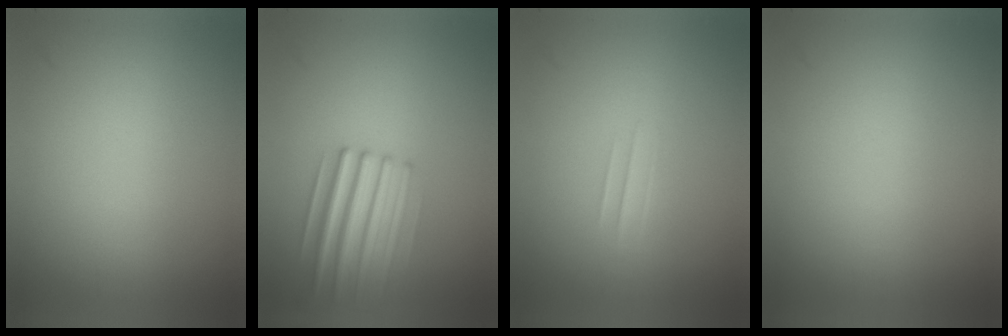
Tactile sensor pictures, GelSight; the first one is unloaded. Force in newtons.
{"total": 4.3}
{"total": 1.0}
{"total": 1.5}